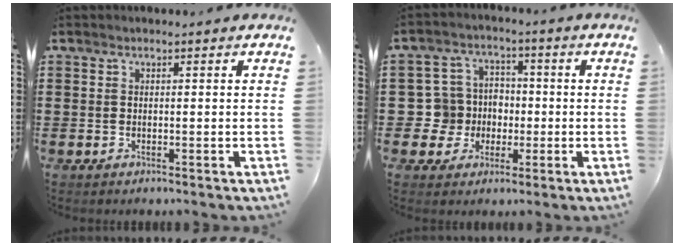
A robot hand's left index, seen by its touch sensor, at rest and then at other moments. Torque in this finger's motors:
{"motor_torque": [-0.05, 0.57, 0.06, -0.01]}